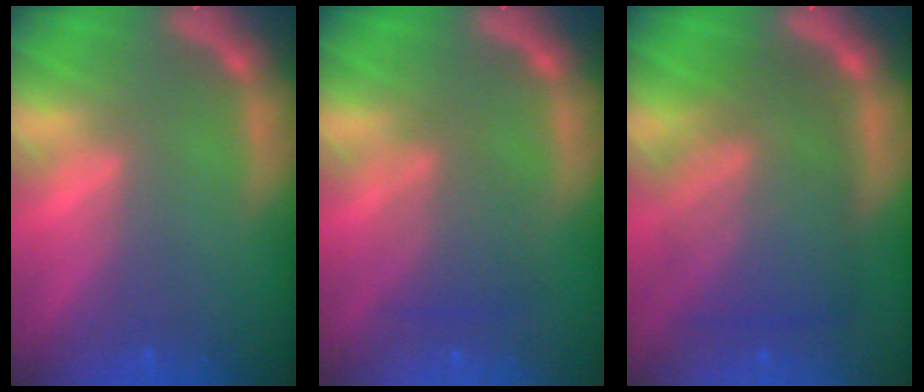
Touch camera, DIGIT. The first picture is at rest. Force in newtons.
{"total": 3.4}
{"total": 9.0}